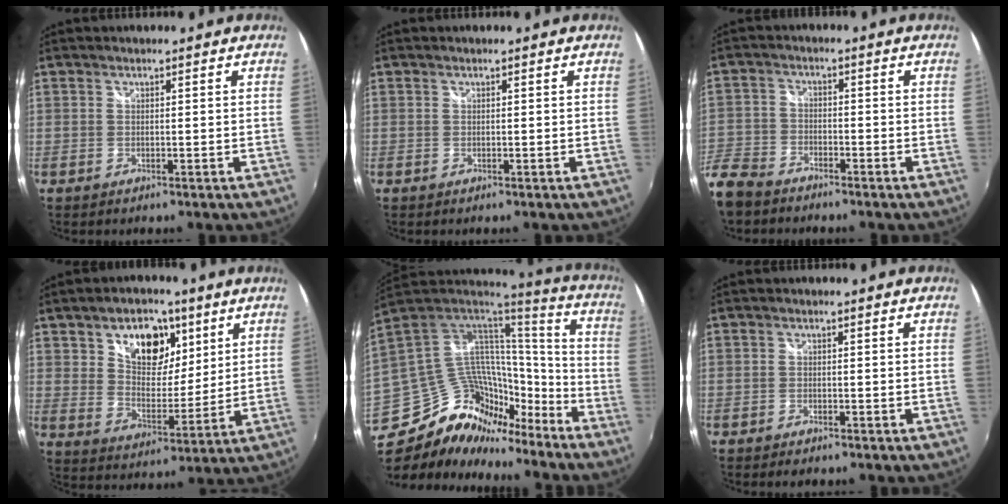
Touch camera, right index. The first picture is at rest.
{"total": 0.0}
{"total": 9.7, "force": [-6.9, 5.9, 3.4], "torque": [-0.096, 0.000, -0.144]}
{"total": 13.2, "force": [6.4, 8.2, 8.2], "torque": [-0.137, 0.013, 0.110]}
{"total": 24.8, "force": [-17.9, 12.7, 11.6], "torque": [-0.222, 0.021, -0.279]}
{"total": 1.8, "force": [-1.6, 0.7, 0.7], "torque": [-0.019, -0.007, -0.028]}